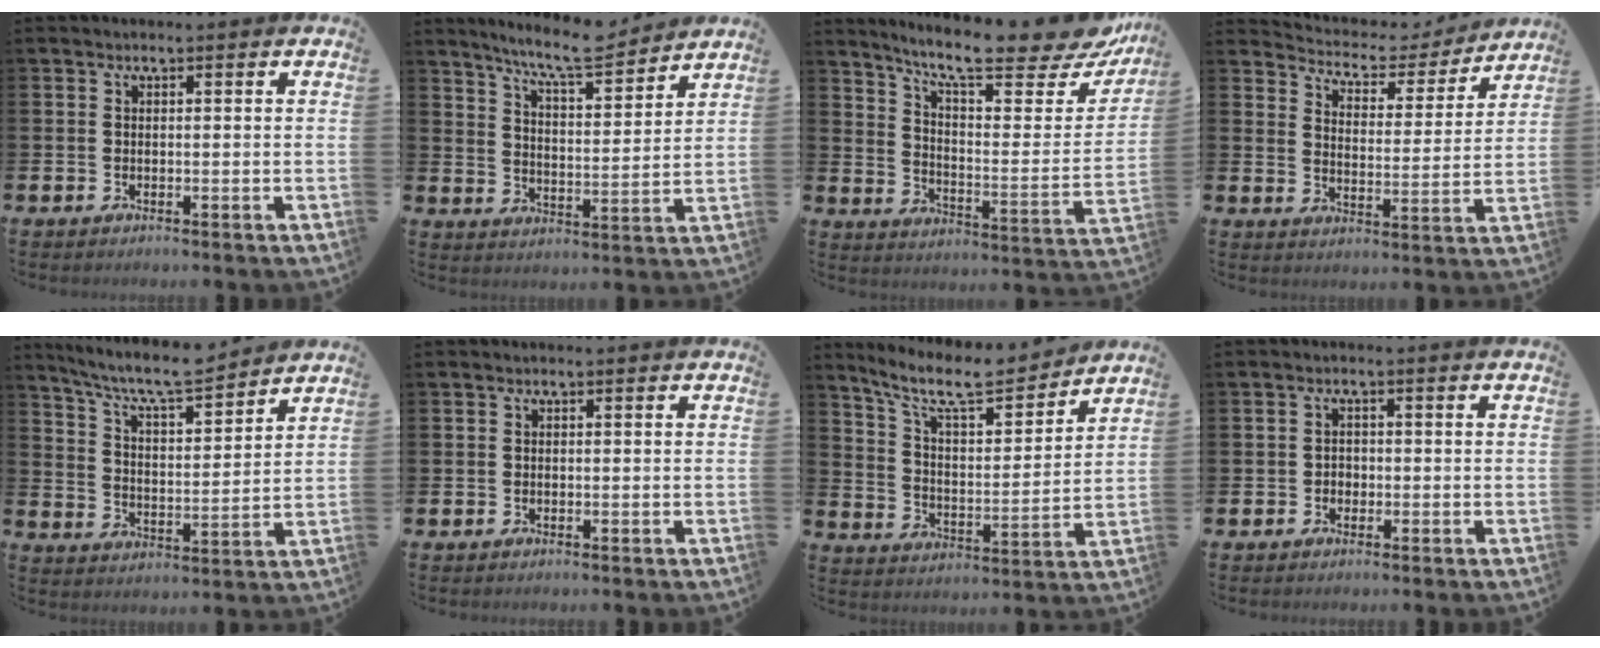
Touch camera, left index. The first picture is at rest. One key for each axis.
{"total": 8.3, "fx": 7.6, "fy": 0.7, "fz": 3.2, "tx": -0.083, "ty": -0.042, "tz": 0.135}
{"total": 12.0, "fx": 10.3, "fy": 2.3, "fz": 5.8, "tx": -0.122, "ty": -0.080, "tz": 0.169}
{"total": 4.7, "fx": 4.3, "fy": 1.8, "fz": 0.4, "tx": -0.042, "ty": -0.035, "tz": 0.069}
{"total": 8.1, "fx": 7.5, "fy": 0.9, "fz": 2.7, "tx": -0.080, "ty": -0.051, "tz": 0.131}
{"total": 0.0}
{"total": 9.8, "fx": 8.6, "fy": 2.2, "fz": 4.1, "tx": -0.114, "ty": -0.053, "tz": 0.152}
{"total": 1.3, "fx": -0.4, "fy": 1.2, "fz": 0.3, "tx": -0.009, "ty": 0.005, "tz": -0.011}